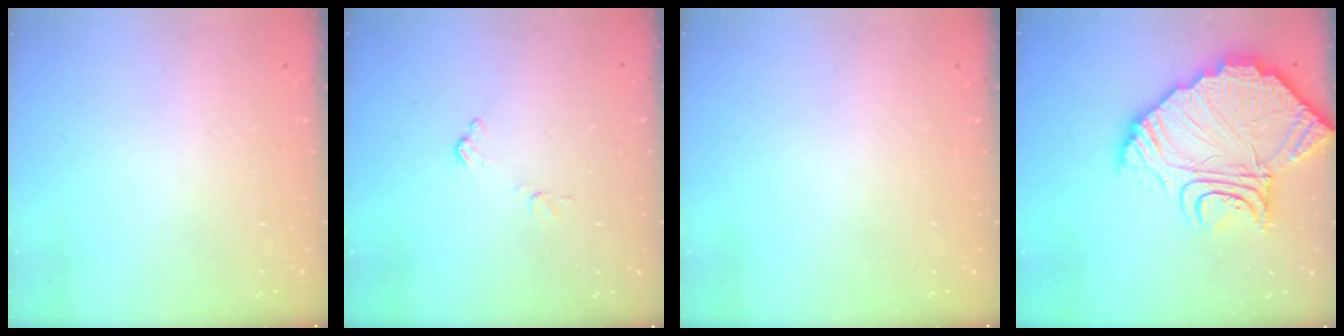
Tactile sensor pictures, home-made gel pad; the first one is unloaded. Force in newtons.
{"total": 5.5, "press": 5.5, "slide": 0.3}
{"total": 0.0}
{"total": 21.3, "press": 21.2, "slide": 2.0}